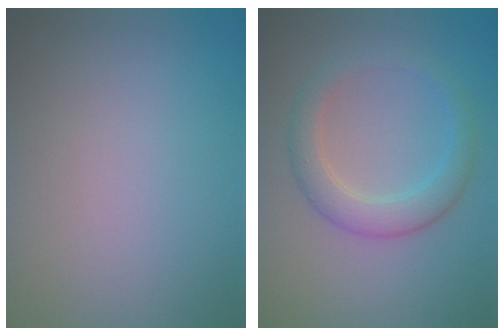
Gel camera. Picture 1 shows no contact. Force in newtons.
{"total": 3.5, "press": 3.5, "slide": 0.1}